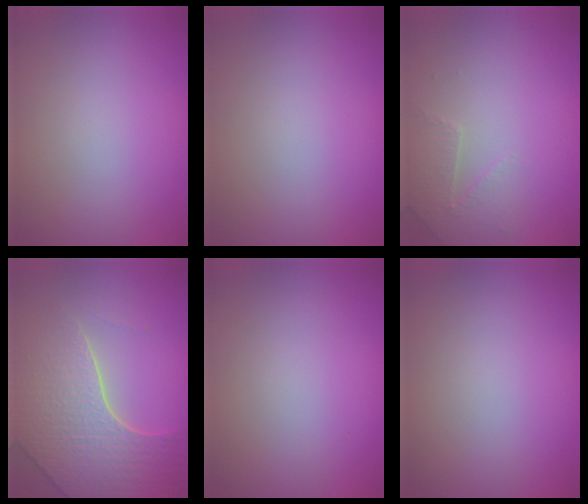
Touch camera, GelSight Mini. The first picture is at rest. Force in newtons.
{"total": 0.0}
{"total": 1.9, "press": 1.8, "slide": 0.5}
{"total": 6.8, "press": 5.5, "slide": 3.9}
{"total": 0.0}
{"total": 0.0}